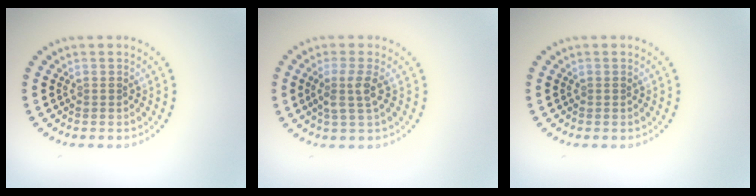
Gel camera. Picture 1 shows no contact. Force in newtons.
{"total": 2.2, "press": 1.8, "slide": 1.2}
{"total": 0.0}